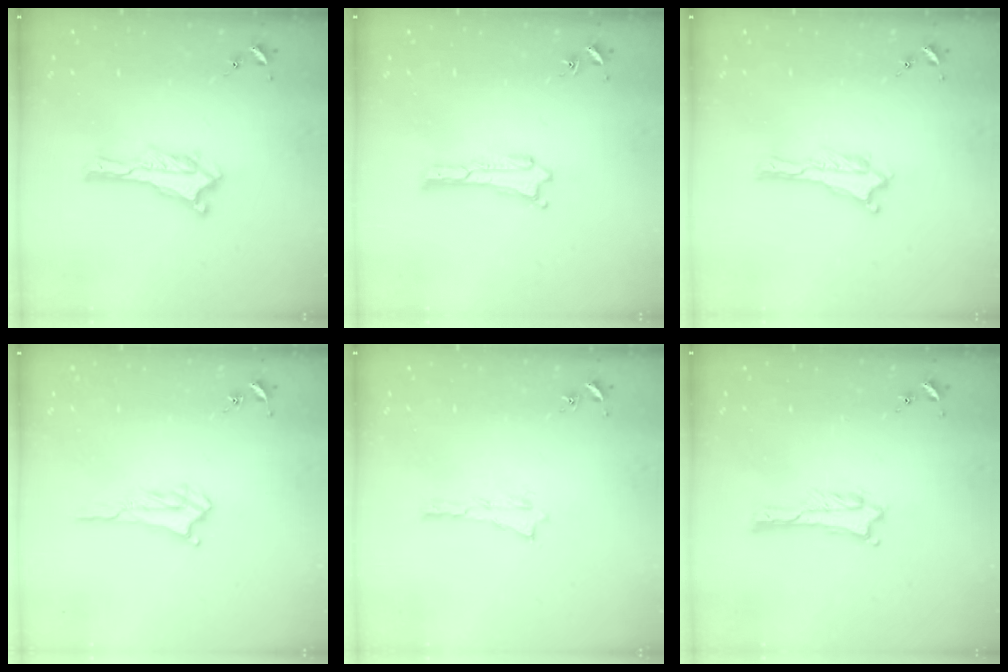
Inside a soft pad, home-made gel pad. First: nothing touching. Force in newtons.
{"total": 0.0}
{"total": 0.0}
{"total": 1.7, "press": 1.7, "slide": 0.2}
{"total": 0.0}
{"total": 0.9, "press": 0.9, "slide": 0.1}